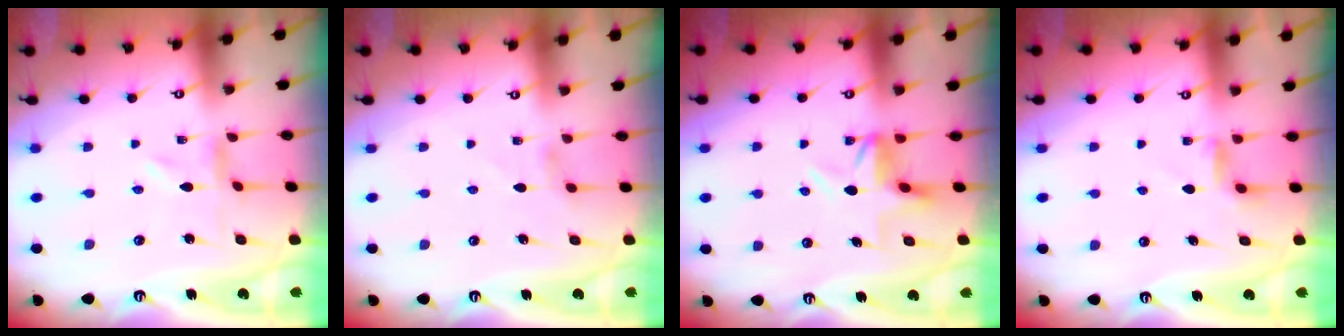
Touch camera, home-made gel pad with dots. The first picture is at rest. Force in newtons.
{"total": 2.7, "press": 2.7, "slide": 0.4}
{"total": 4.7, "press": 4.7, "slide": 0.4}
{"total": 3.1, "press": 3.1, "slide": 0.4}